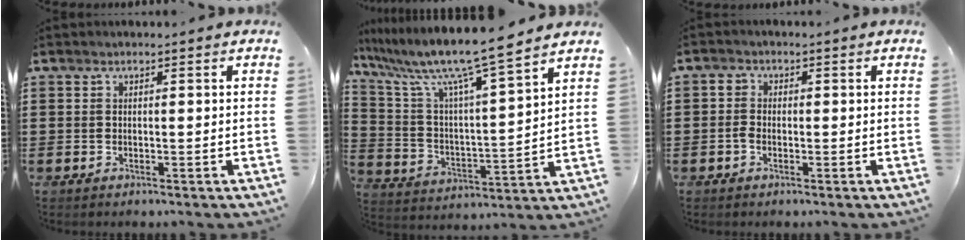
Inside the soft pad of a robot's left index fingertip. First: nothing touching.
{"total": 10.2, "force": [8.4, -0.3, 5.7], "torque": [-0.146, -0.056, 0.133]}
{"total": 1.7, "force": [-0.6, 1.4, 0.7], "torque": [-0.015, 0.005, -0.014]}